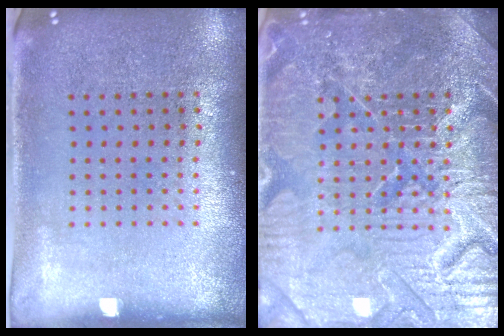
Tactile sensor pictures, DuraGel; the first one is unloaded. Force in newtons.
{"total": 7.9, "press": 7.8, "slide": 0.9}